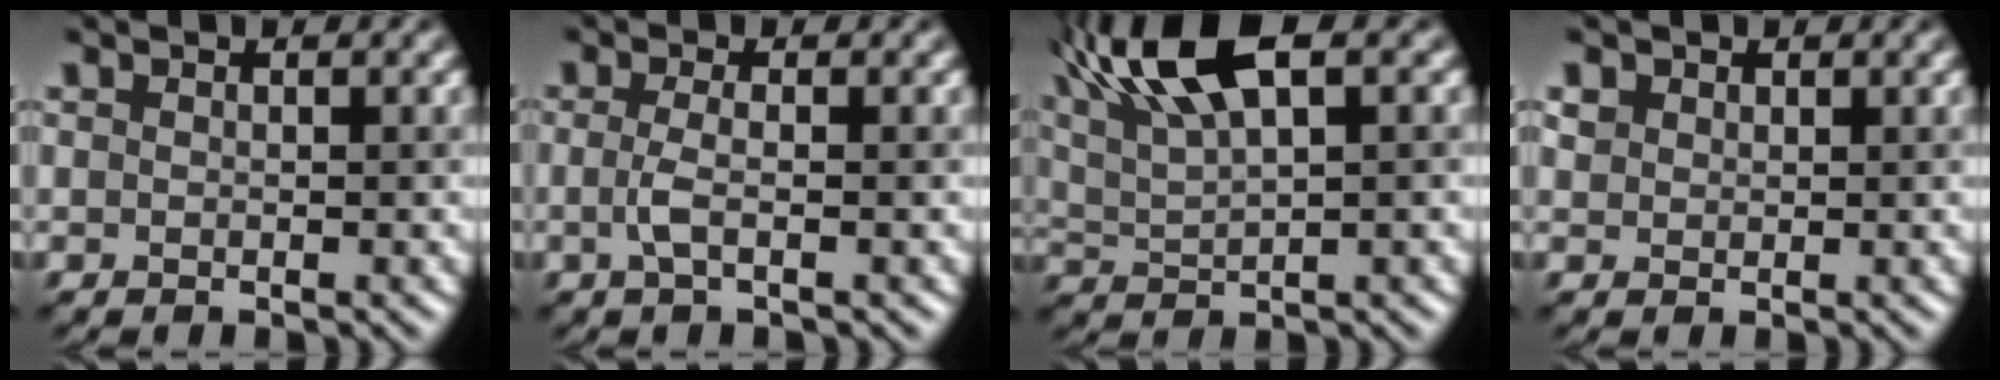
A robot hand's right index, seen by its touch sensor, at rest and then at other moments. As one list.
[{"total": 1.9, "force": [-0.4, 0.5, 1.8], "torque": [-0.040, -0.003, -0.011]}, {"total": 8.7, "force": [4.8, 2.7, 6.8], "torque": [-0.134, 0.022, 0.091]}, {"total": 1.3, "force": [0.8, 1.0, 0.1], "torque": [-0.002, 0.003, 0.013]}]